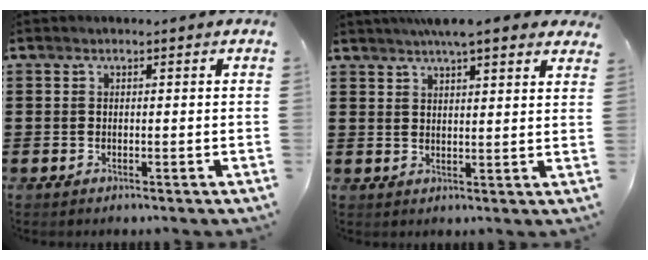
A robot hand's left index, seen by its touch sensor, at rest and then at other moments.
{"total": 5.6, "force": [4.7, 0.7, 2.9], "torque": [-0.060, -0.004, 0.084]}